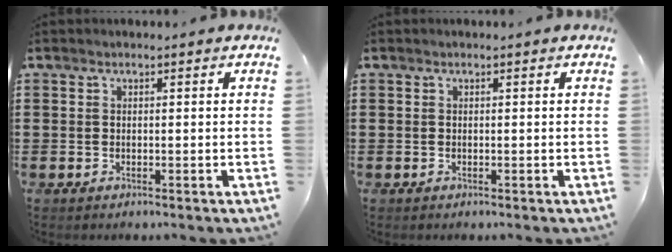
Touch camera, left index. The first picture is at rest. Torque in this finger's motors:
{"motor_torque": [0.00, 0.00, 0.00, 0.00]}